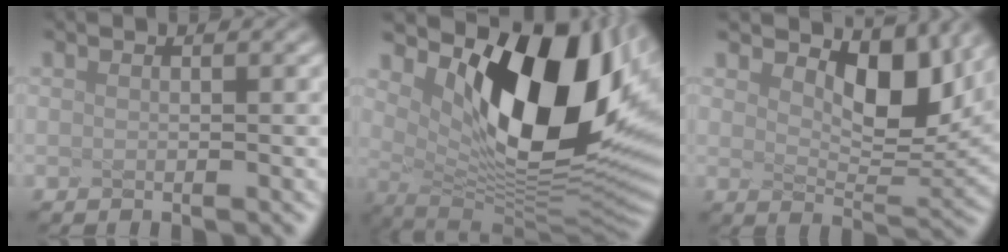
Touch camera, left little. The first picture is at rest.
{"total": 13.1, "force": [3.2, 6.4, 10.9], "torque": [-0.178, -0.019, 0.091]}
{"total": 4.4, "force": [2.1, 2.0, 3.3], "torque": [-0.072, -0.012, 0.052]}